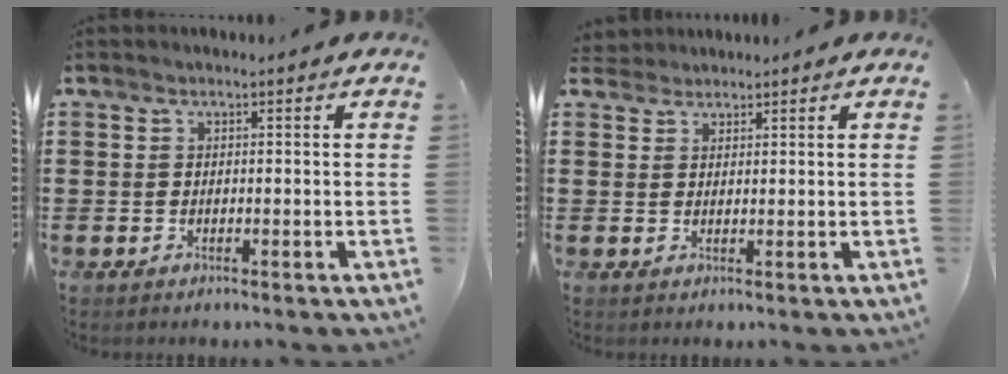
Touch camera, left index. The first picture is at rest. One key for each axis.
{"total": 1.8, "fx": 1.7, "fy": 0.7, "fz": -0.2, "tx": -0.004, "ty": 0.005, "tz": 0.034}